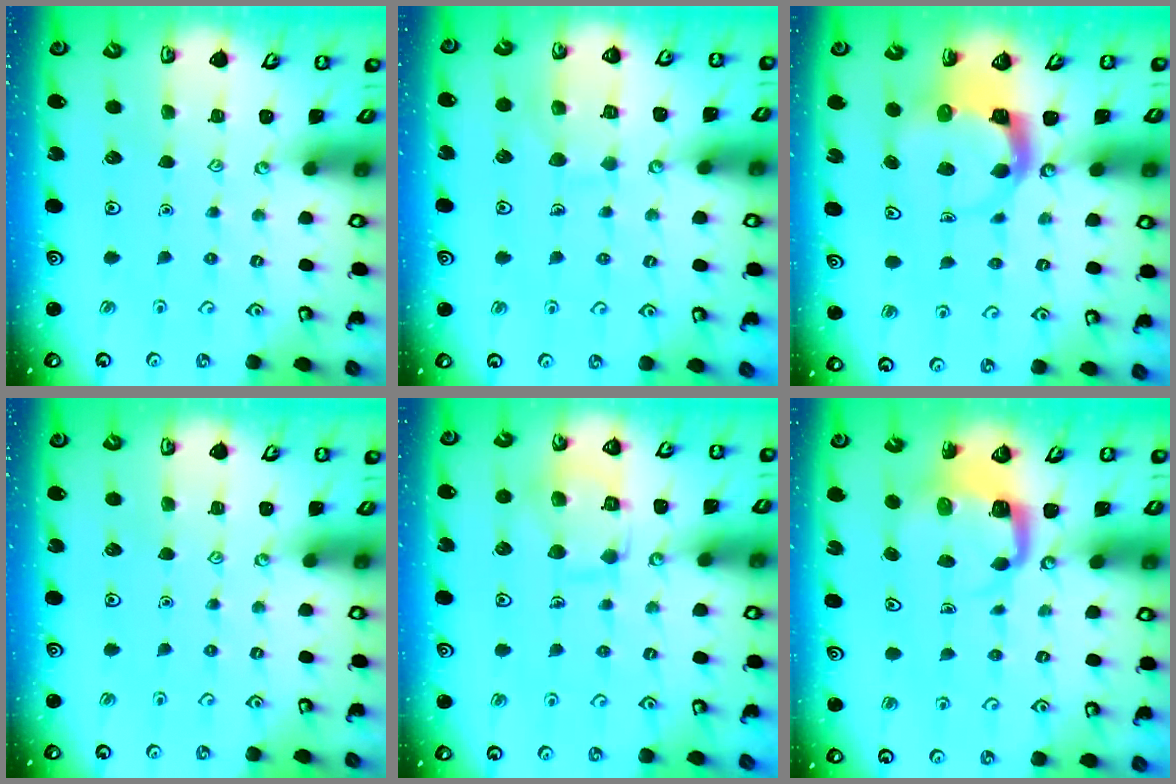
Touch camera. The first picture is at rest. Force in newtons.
{"total": 7.9, "press": 7.9, "slide": 0.6}
{"total": 4.5, "press": 4.5, "slide": 0.3}
{"total": 0.0}
{"total": 11.9, "press": 11.9, "slide": 0.9}
{"total": 4.9, "press": 4.9, "slide": 0.4}